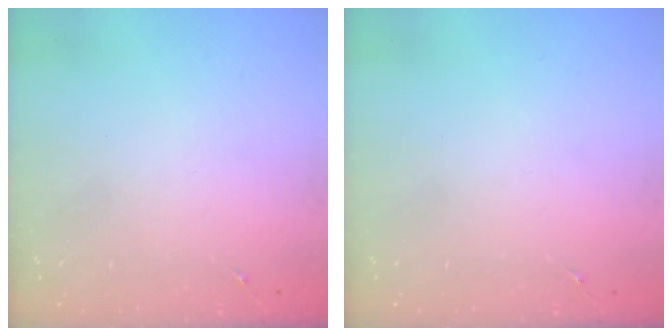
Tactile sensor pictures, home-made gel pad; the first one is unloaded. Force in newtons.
{"total": 0.0}